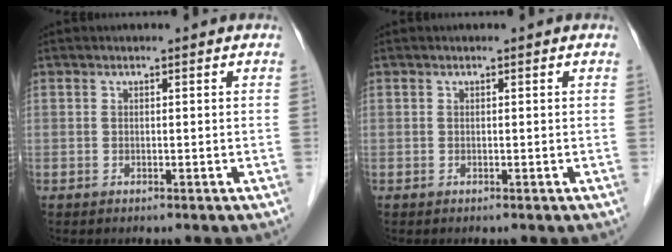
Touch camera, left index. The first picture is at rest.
{"total": 0.0}